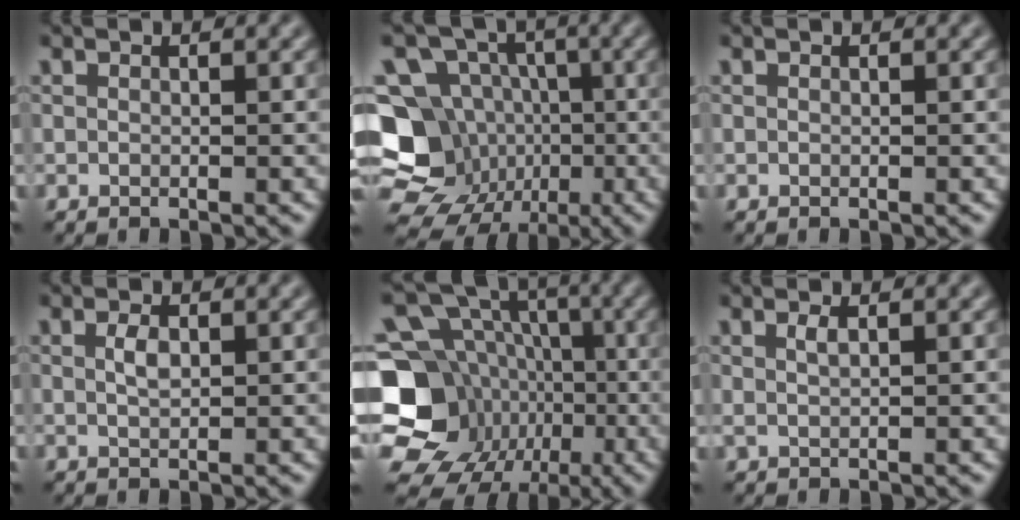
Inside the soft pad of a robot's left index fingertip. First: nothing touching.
{"total": 14.9, "force": [-3.6, 13.3, 5.6], "torque": [-0.136, -0.006, -0.073]}
{"total": 0.0}
{"total": 1.2, "force": [0.2, 0.5, 1.1], "torque": [-0.027, -0.001, 0.005]}
{"total": 18.9, "force": [-4.6, 16.7, 7.7], "torque": [-0.189, -0.012, -0.089]}
{"total": 0.8, "force": [0.4, 0.2, 0.6], "torque": [-0.015, -0.002, 0.005]}